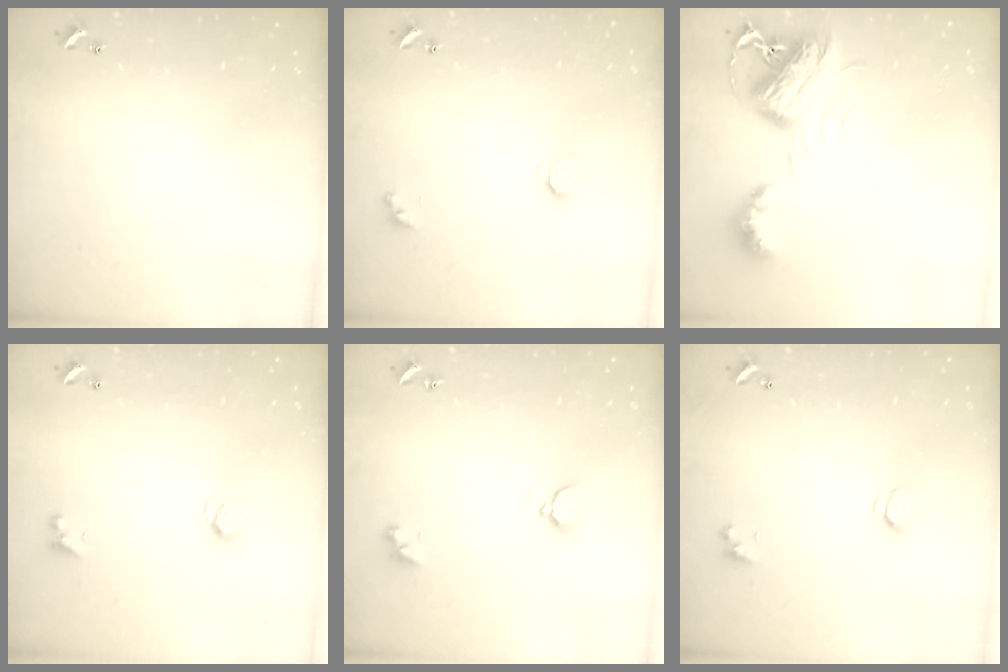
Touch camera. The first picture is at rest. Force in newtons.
{"total": 2.8, "press": 2.8, "slide": 0.3}
{"total": 8.7, "press": 8.7, "slide": 0.5}
{"total": 2.0, "press": 2.0, "slide": 0.3}
{"total": 3.4, "press": 3.3, "slide": 0.4}
{"total": 1.6, "press": 1.5, "slide": 0.4}